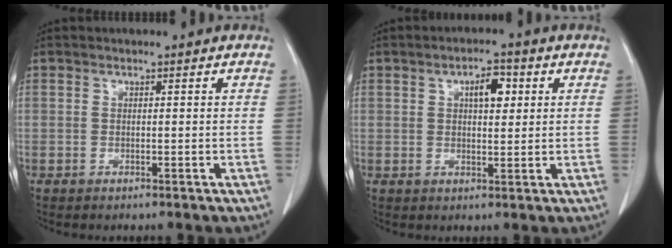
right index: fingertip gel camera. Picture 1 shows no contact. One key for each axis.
{"total": 4.5, "fx": 1.6, "fy": 1.9, "fz": 3.7, "tx": -0.058, "ty": 0.007, "tz": 0.023}